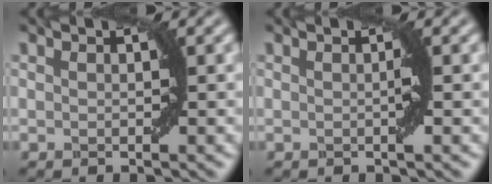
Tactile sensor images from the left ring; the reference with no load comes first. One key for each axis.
{"total": 1.0, "fx": -0.1, "fy": -0.1, "fz": 1.0, "tx": -0.018, "ty": 0.003, "tz": -0.002}